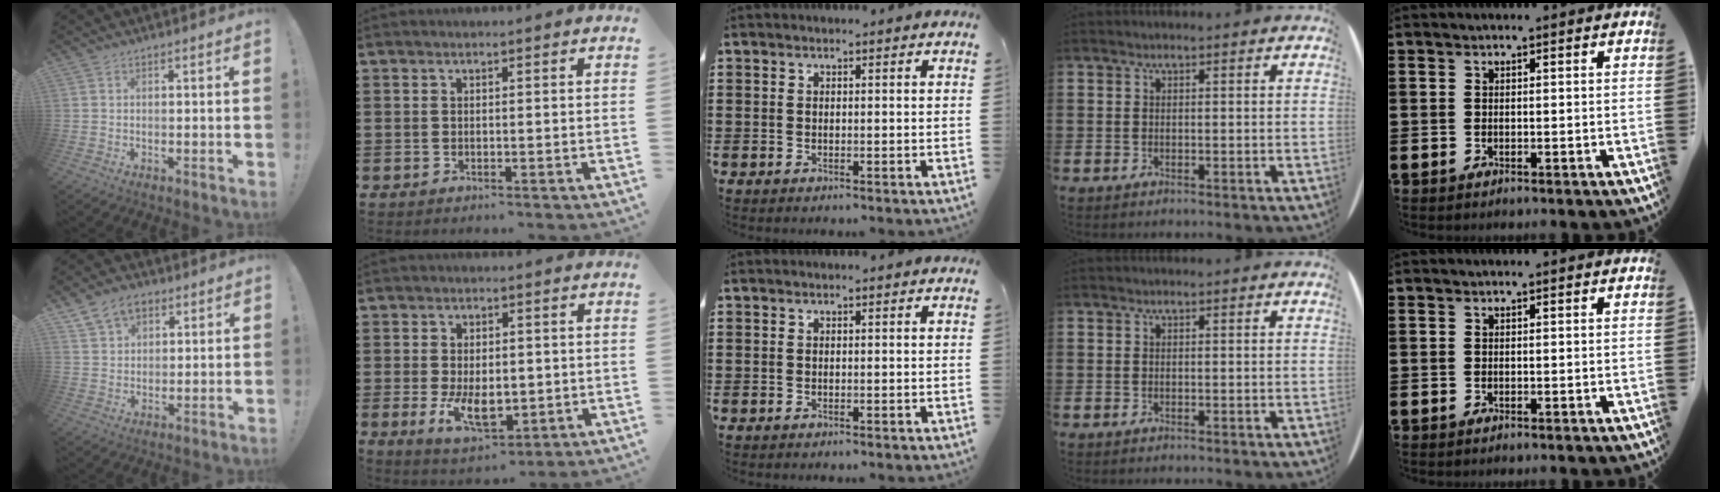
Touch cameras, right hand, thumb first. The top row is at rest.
{"thumb": {"total": 8.1, "force": [4.7, 5.6, 3.5], "torque": [-0.055, -0.016, 0.091]}, "index": {"total": 7.2, "force": [-0.9, 4.2, 5.8], "torque": [-0.108, -0.002, -0.019]}}